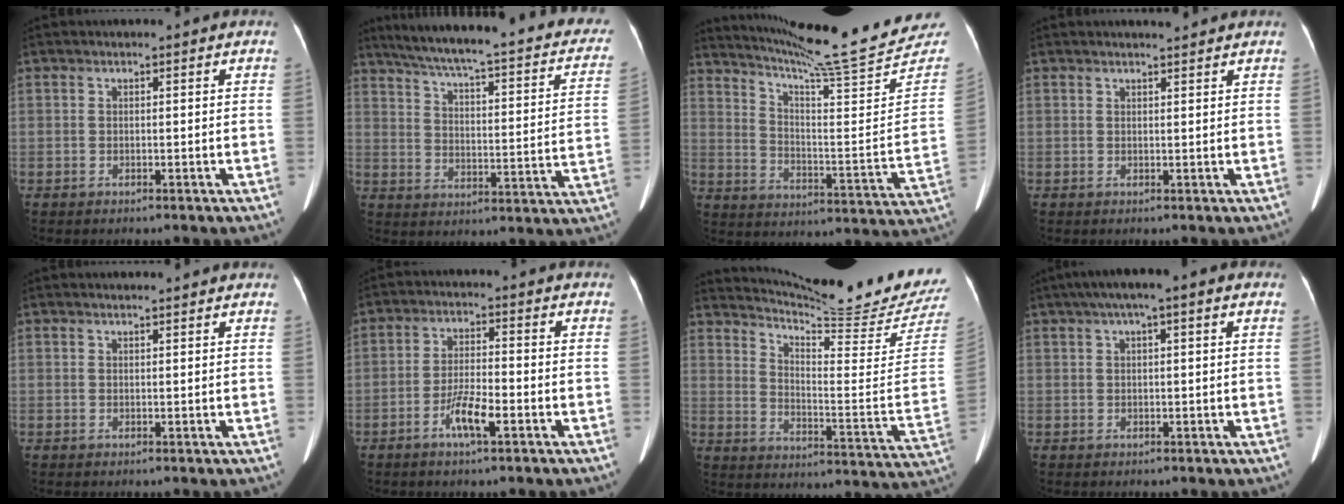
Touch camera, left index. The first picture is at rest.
{"total": 27.7, "force": [21.9, 5.1, 16.2], "torque": [-0.237, -0.010, 0.267]}
{"total": 24.2, "force": [22.5, -1.2, 8.7], "torque": [-0.147, -0.109, 0.305]}
{"total": 1.9, "force": [1.9, 0.0, 0.5], "torque": [-0.010, 0.004, 0.030]}
{"total": 2.8, "force": [2.6, 0.3, 0.8], "torque": [-0.015, 0.013, 0.032]}
{"total": 5.2, "force": [-2.7, 0.7, 4.5], "torque": [-0.090, -0.003, -0.050]}
{"total": 21.0, "force": [19.9, -1.8, 6.5], "torque": [-0.121, -0.127, 0.265]}
{"total": 9.3, "force": [6.2, 1.6, 6.7], "torque": [-0.097, 0.044, 0.084]}